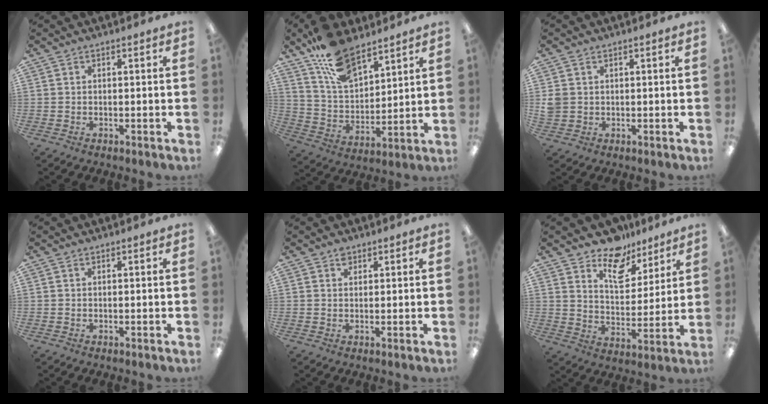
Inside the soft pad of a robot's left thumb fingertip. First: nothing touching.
{"total": 15.3, "force": [10.9, 7.4, 7.8], "torque": [-0.150, -0.053, 0.203]}
{"total": 2.5, "force": [0.8, 2.3, 0.6], "torque": [-0.013, 0.004, 0.015]}
{"total": 0.0}
{"total": 1.7, "force": [1.2, 1.0, 0.5], "torque": [-0.004, -0.003, 0.022]}
{"total": 12.1, "force": [9.4, 6.0, 4.7], "torque": [-0.072, -0.057, 0.172]}